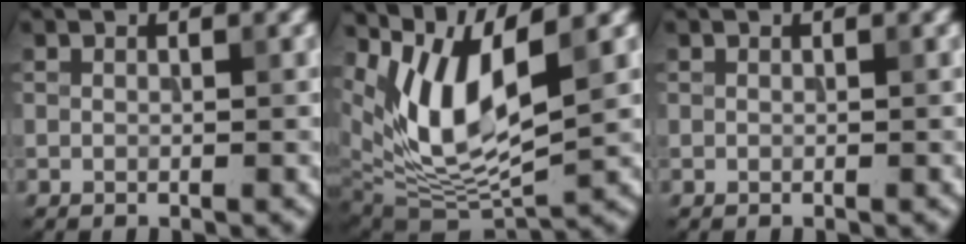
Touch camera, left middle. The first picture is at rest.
{"total": 9.5, "force": [4.3, 3.8, 7.6], "torque": [-0.153, -0.010, 0.086]}
{"total": 0.0}